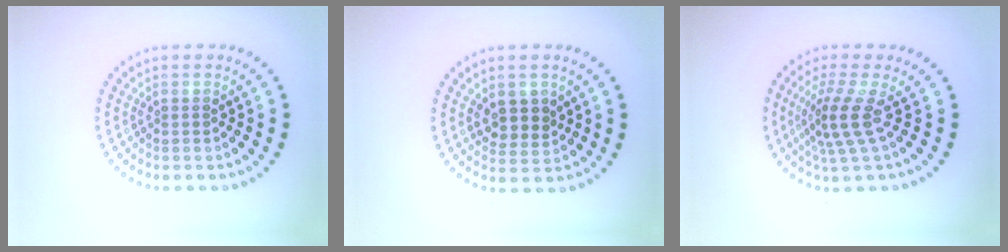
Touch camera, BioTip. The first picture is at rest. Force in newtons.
{"total": 2.7, "press": 2.5, "slide": 1.1}
{"total": 3.3, "press": 2.3, "slide": 2.4}